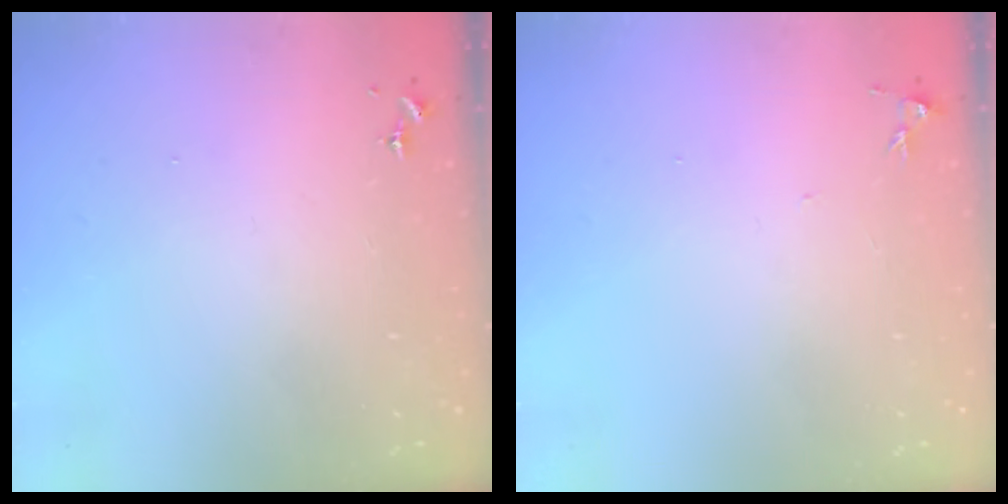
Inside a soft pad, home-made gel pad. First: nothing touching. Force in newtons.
{"total": 5.6, "press": 5.6, "slide": 0.6}